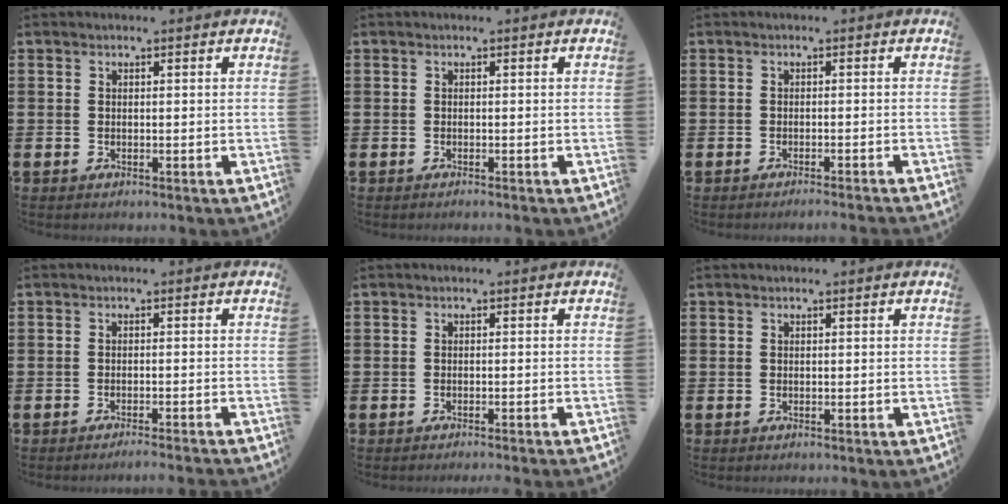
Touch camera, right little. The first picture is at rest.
{"total": 0.0}
{"total": 0.8, "force": [-0.8, -0.2, 0.2], "torque": [-0.001, 0.000, -0.016]}
{"total": 1.2, "force": [-1.1, -0.3, 0.3], "torque": [-0.003, 0.001, -0.022]}
{"total": 0.7, "force": [-0.7, -0.3, 0.1], "torque": [0.000, 0.000, -0.014]}
{"total": 0.0}